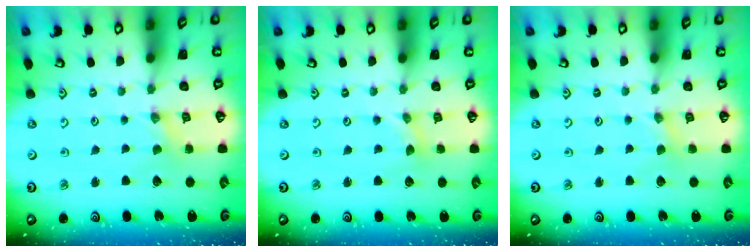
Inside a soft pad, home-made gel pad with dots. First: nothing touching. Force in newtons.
{"total": 1.1, "press": 1.1, "slide": 0.1}
{"total": 0.5, "press": 0.5, "slide": 0.1}